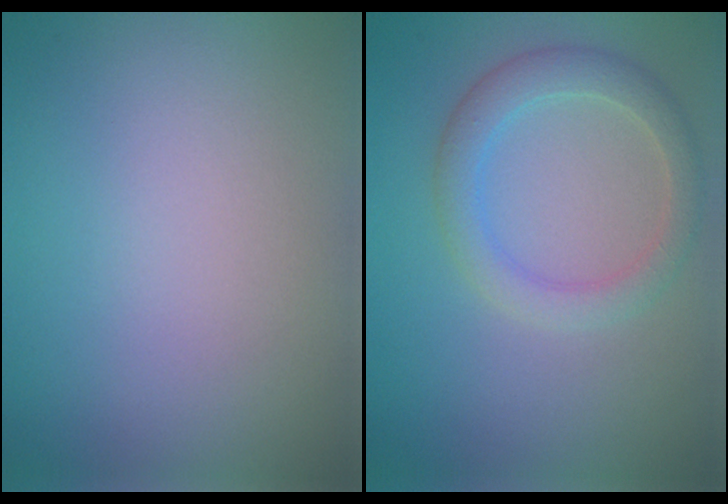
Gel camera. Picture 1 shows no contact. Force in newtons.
{"total": 3.1, "press": 3.1, "slide": 0.0}